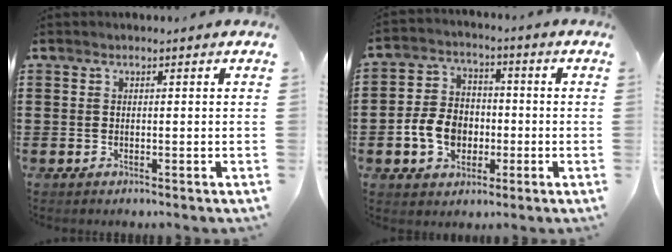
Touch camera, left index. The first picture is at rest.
{"total": 7.6, "force": [-2.0, 6.0, 4.1], "torque": [-0.094, 0.009, -0.041]}